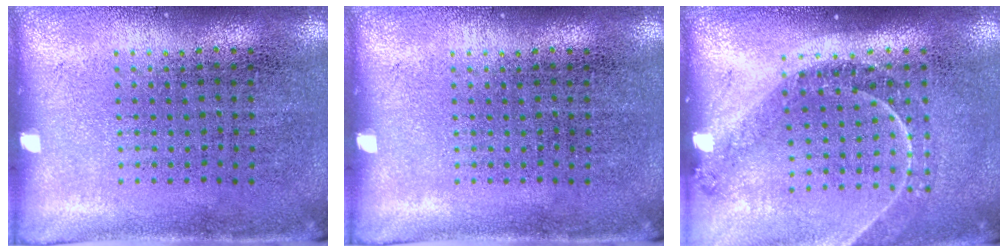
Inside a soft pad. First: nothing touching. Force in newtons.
{"total": 0.0}
{"total": 1.2, "press": 1.2, "slide": 0.2}